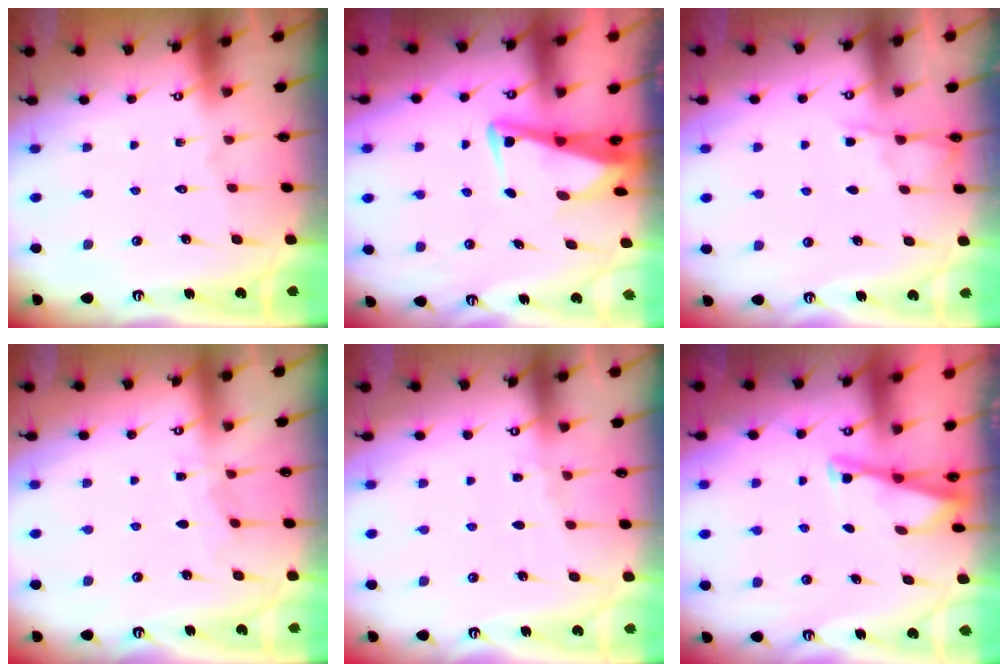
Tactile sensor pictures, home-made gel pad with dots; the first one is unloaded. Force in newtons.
{"total": 4.7, "press": 4.6, "slide": 0.8}
{"total": 3.4, "press": 3.4, "slide": 0.5}
{"total": 4.6, "press": 4.6, "slide": 0.5}
{"total": 2.9, "press": 2.8, "slide": 0.5}
{"total": 3.4, "press": 3.4, "slide": 0.3}